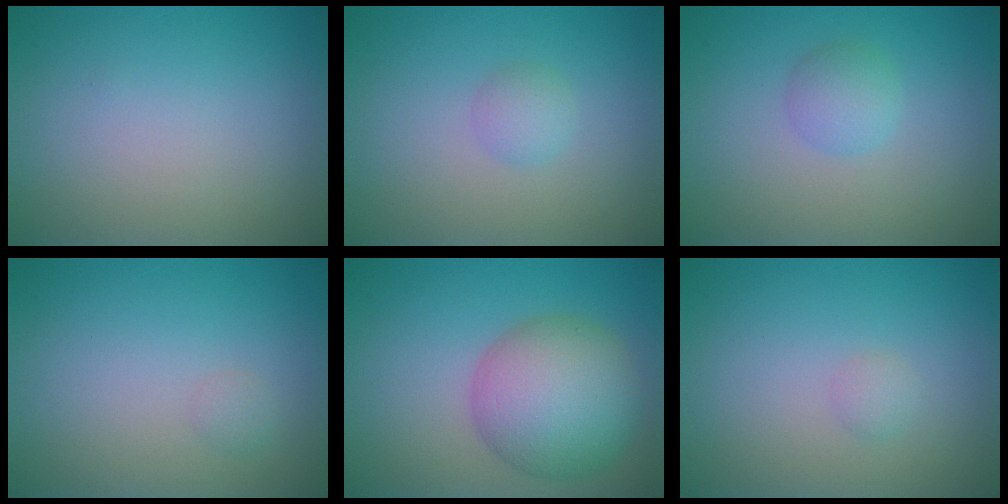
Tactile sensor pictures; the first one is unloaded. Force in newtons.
{"total": 1.3, "press": 1.3, "slide": 0.1}
{"total": 1.9, "press": 1.9, "slide": 0.1}
{"total": 0.6, "press": 0.6, "slide": 0.0}
{"total": 7.9, "press": 7.9, "slide": 0.1}
{"total": 0.7, "press": 0.7, "slide": 0.0}